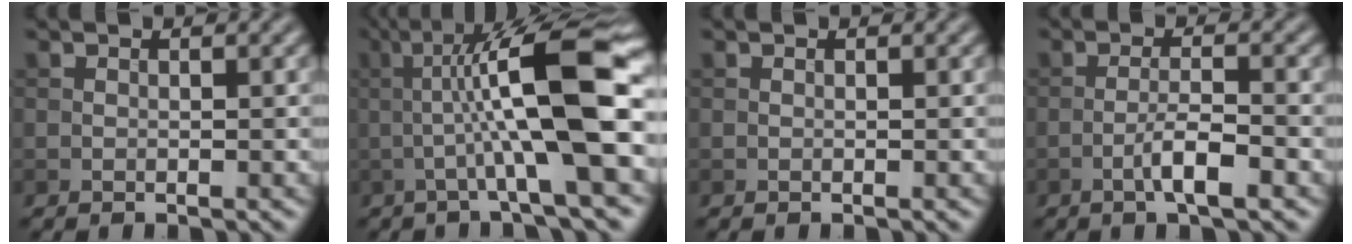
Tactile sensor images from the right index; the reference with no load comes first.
{"total": 11.4, "force": [-0.3, 1.6, 11.3], "torque": [-0.166, 0.022, -0.008]}
{"total": 0.0}
{"total": 3.4, "force": [-1.6, 0.6, 2.9], "torque": [-0.054, 0.008, -0.034]}